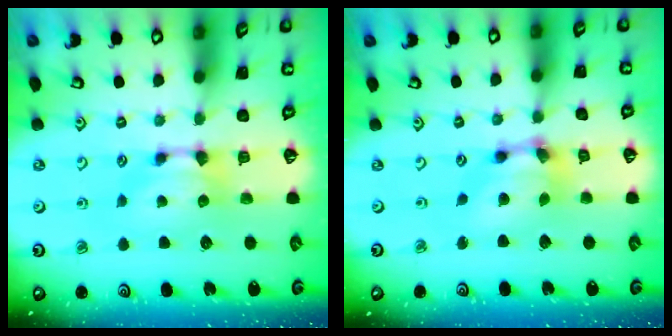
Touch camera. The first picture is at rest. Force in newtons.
{"total": 6.2, "press": 5.7, "slide": 2.5}